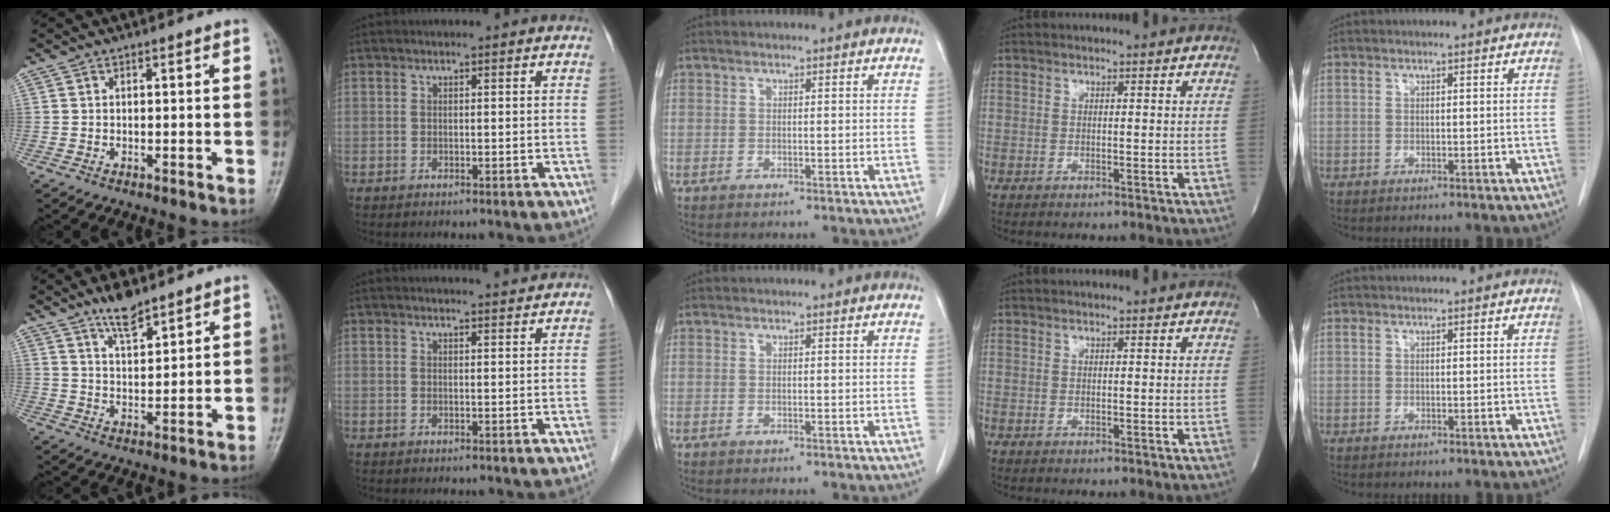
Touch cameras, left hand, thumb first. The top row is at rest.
{"thumb": {"total": 6.1, "force": [4.8, 1.8, 3.3], "torque": [-0.045, -0.033, 0.087]}, "index": {"total": 3.7, "force": [3.6, -0.2, 0.8], "torque": [-0.015, 0.007, 0.042]}}